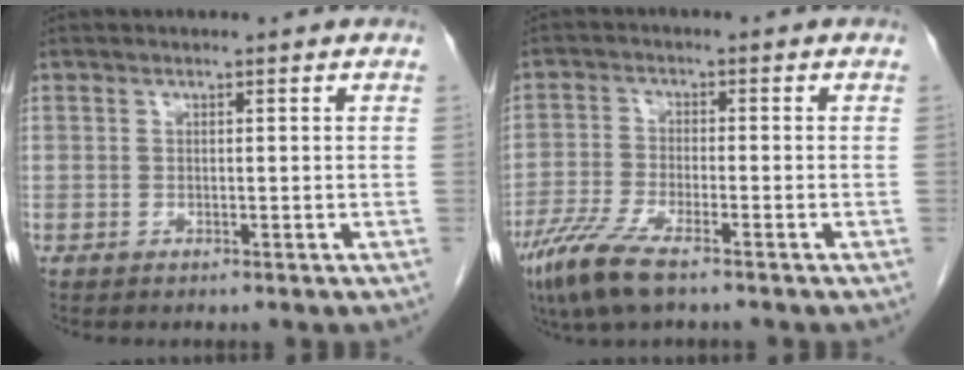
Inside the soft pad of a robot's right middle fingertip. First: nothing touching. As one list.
[{"total": 7.5, "force": [-5.2, 1.3, 5.3], "torque": [-0.118, -0.017, -0.095]}]